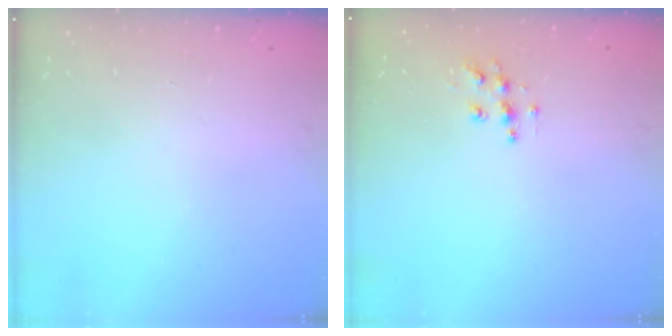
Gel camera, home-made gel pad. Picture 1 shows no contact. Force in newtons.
{"total": 7.5, "press": 7.5, "slide": 0.1}